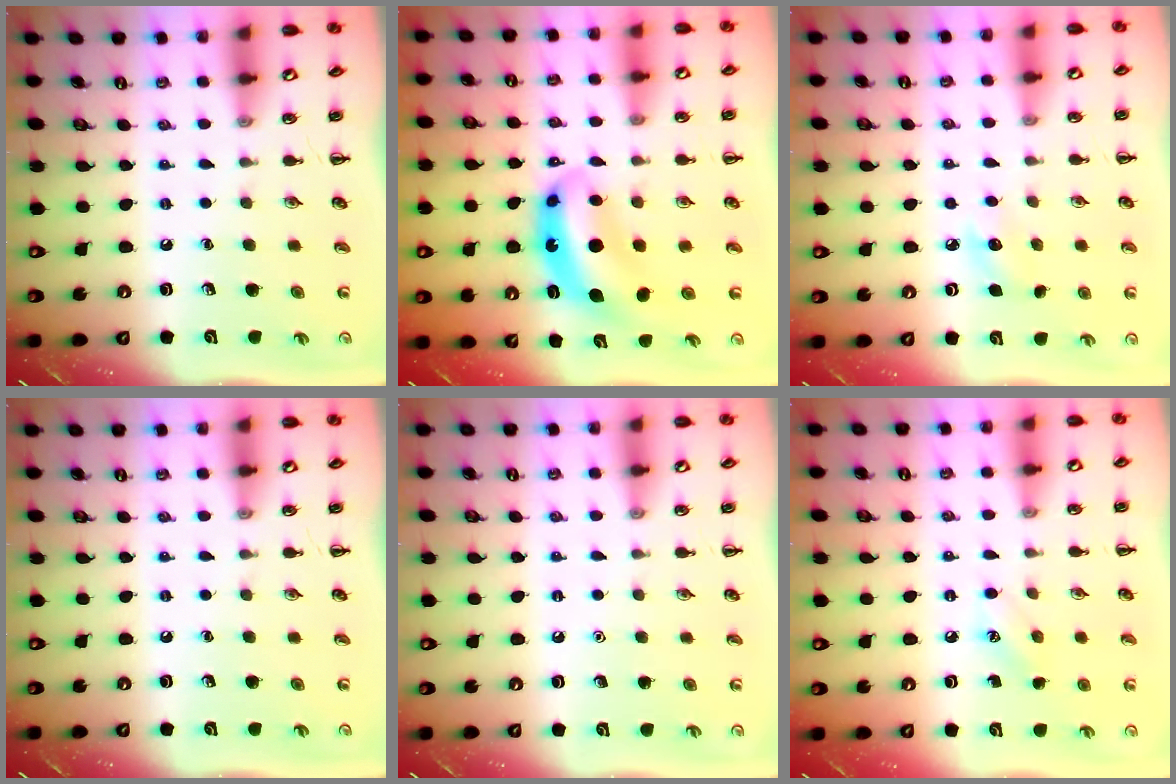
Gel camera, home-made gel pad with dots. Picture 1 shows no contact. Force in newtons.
{"total": 8.8, "press": 8.5, "slide": 2.1}
{"total": 7.3, "press": 7.1, "slide": 1.7}
{"total": 0.0}
{"total": 1.6, "press": 1.6, "slide": 0.1}
{"total": 7.9, "press": 7.7, "slide": 1.6}